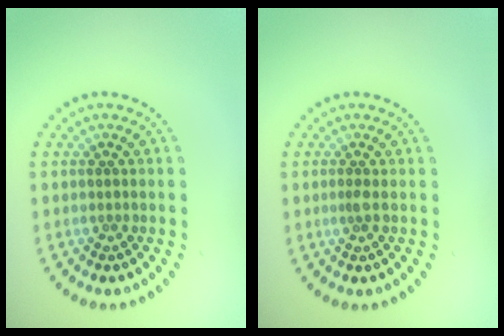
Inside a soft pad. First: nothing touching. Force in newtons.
{"total": 0.8, "press": 0.5, "slide": 0.5}